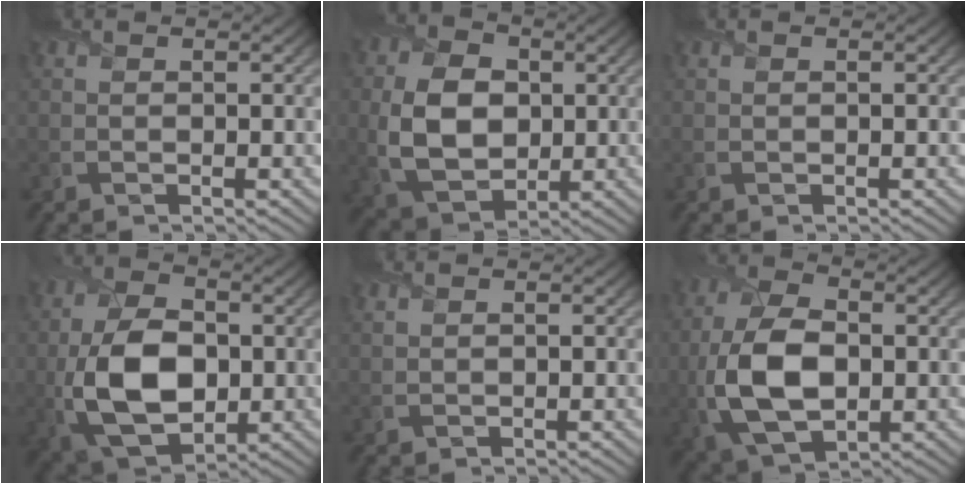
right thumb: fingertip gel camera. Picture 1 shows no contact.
{"total": 10.5, "force": [0.1, 7.5, 7.4], "torque": [-0.174, -0.002, -0.004]}
{"total": 0.0}
{"total": 13.0, "force": [-1.7, 8.1, 10.0], "torque": [-0.226, -0.005, -0.034]}
{"total": 0.7, "force": [0.4, 0.2, 0.6], "torque": [-0.016, 0.002, 0.012]}
{"total": 12.7, "force": [-1.8, 7.6, 10.0], "torque": [-0.237, -0.006, -0.034]}